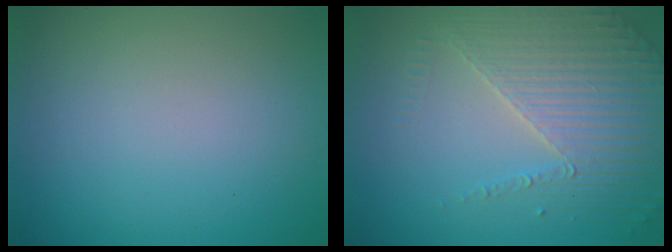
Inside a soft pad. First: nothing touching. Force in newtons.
{"total": 4.0, "press": 3.8, "slide": 1.3}